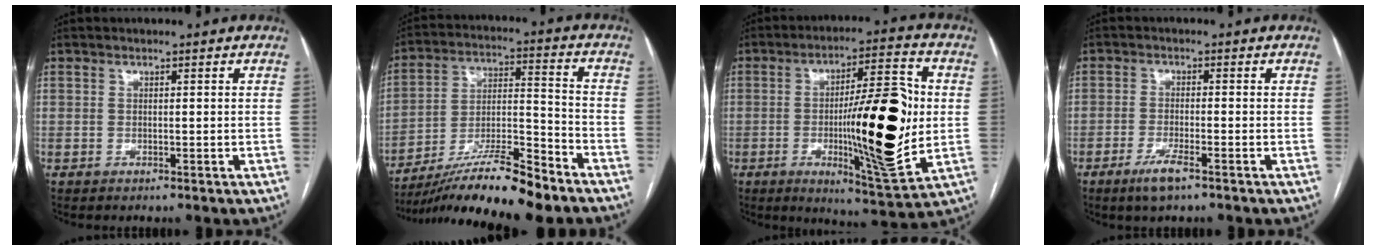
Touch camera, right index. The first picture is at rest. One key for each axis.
{"total": 17.2, "fx": -13.6, "fy": 0.9, "fz": 10.4, "tx": -0.184, "ty": -0.012, "tz": -0.238}
{"total": 19.1, "fx": -1.0, "fy": 2.9, "fz": 18.9, "tx": -0.289, "ty": 0.001, "tz": -0.013}
{"total": 4.1, "fx": -2.6, "fy": 0.5, "fz": 3.1, "tx": -0.065, "ty": -0.007, "tz": -0.049}